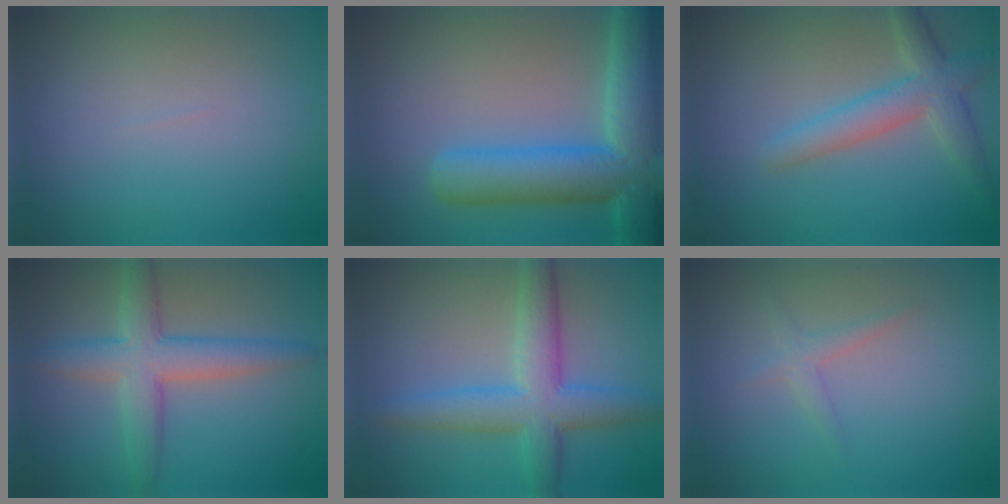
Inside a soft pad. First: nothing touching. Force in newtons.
{"total": 9.6, "press": 9.6, "slide": 0.7}
{"total": 4.0, "press": 4.0, "slide": 0.3}
{"total": 5.0, "press": 5.0, "slide": 0.2}
{"total": 6.0, "press": 6.0, "slide": 0.1}
{"total": 1.3, "press": 1.3, "slide": 0.1}